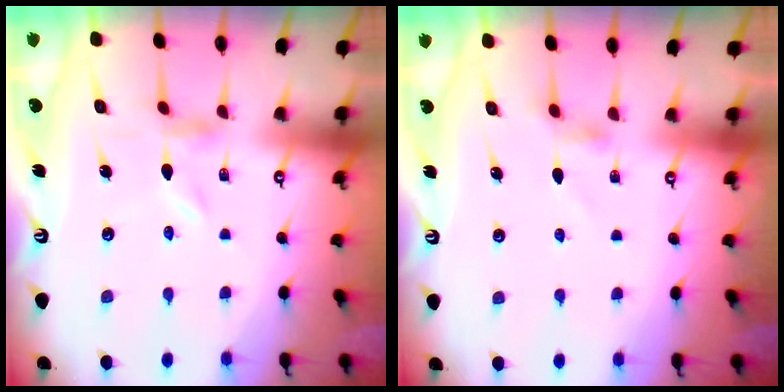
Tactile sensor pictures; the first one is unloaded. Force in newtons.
{"total": 3.0, "press": 2.9, "slide": 0.5}